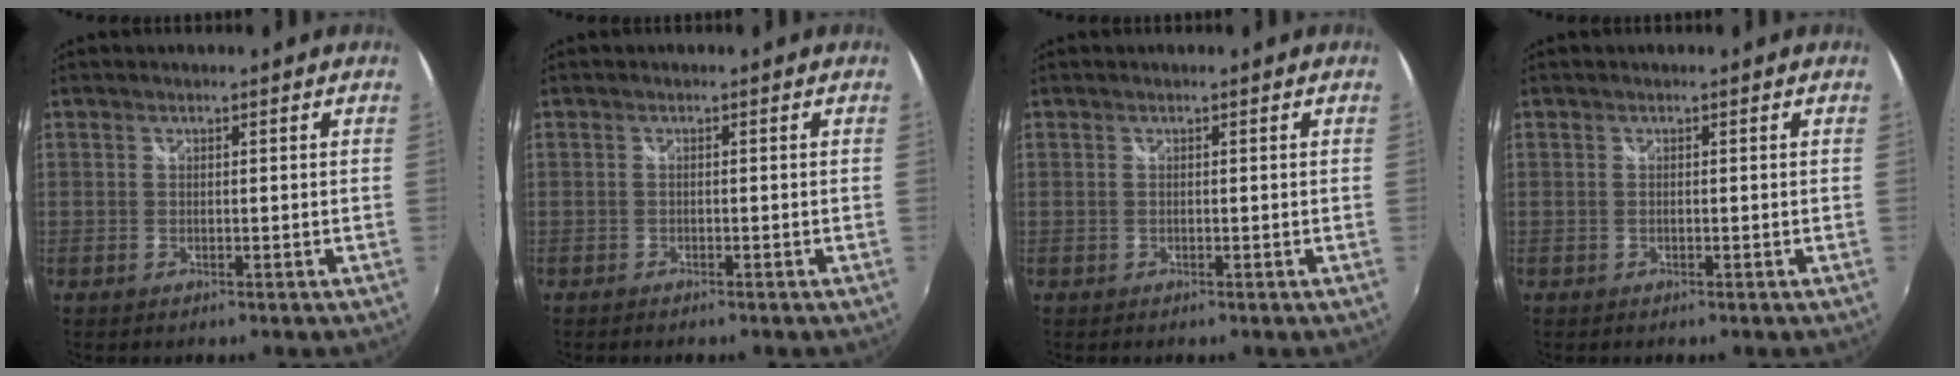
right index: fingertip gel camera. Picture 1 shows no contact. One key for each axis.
{"total": 1.0, "fx": -0.8, "fy": 0.3, "fz": 0.4, "tx": -0.011, "ty": -0.003, "tz": -0.016}
{"total": 0.0}
{"total": 0.0}